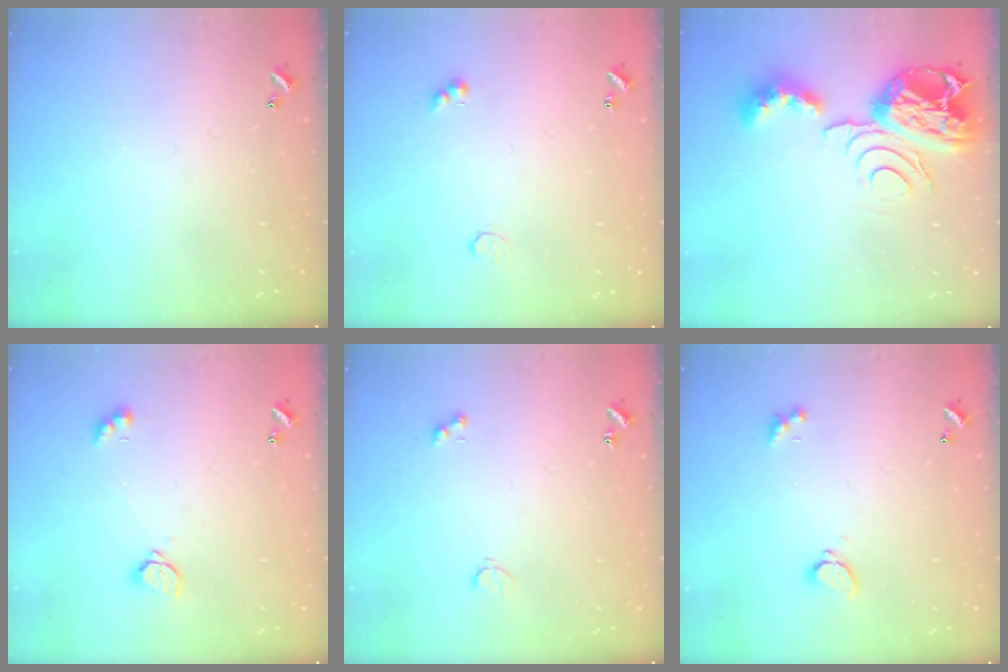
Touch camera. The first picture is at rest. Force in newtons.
{"total": 2.5, "press": 2.4, "slide": 0.7}
{"total": 10.6, "press": 10.6, "slide": 1.3}
{"total": 2.2, "press": 2.1, "slide": 0.6}
{"total": 2.3, "press": 2.1, "slide": 0.8}
{"total": 1.7, "press": 1.6, "slide": 0.3}